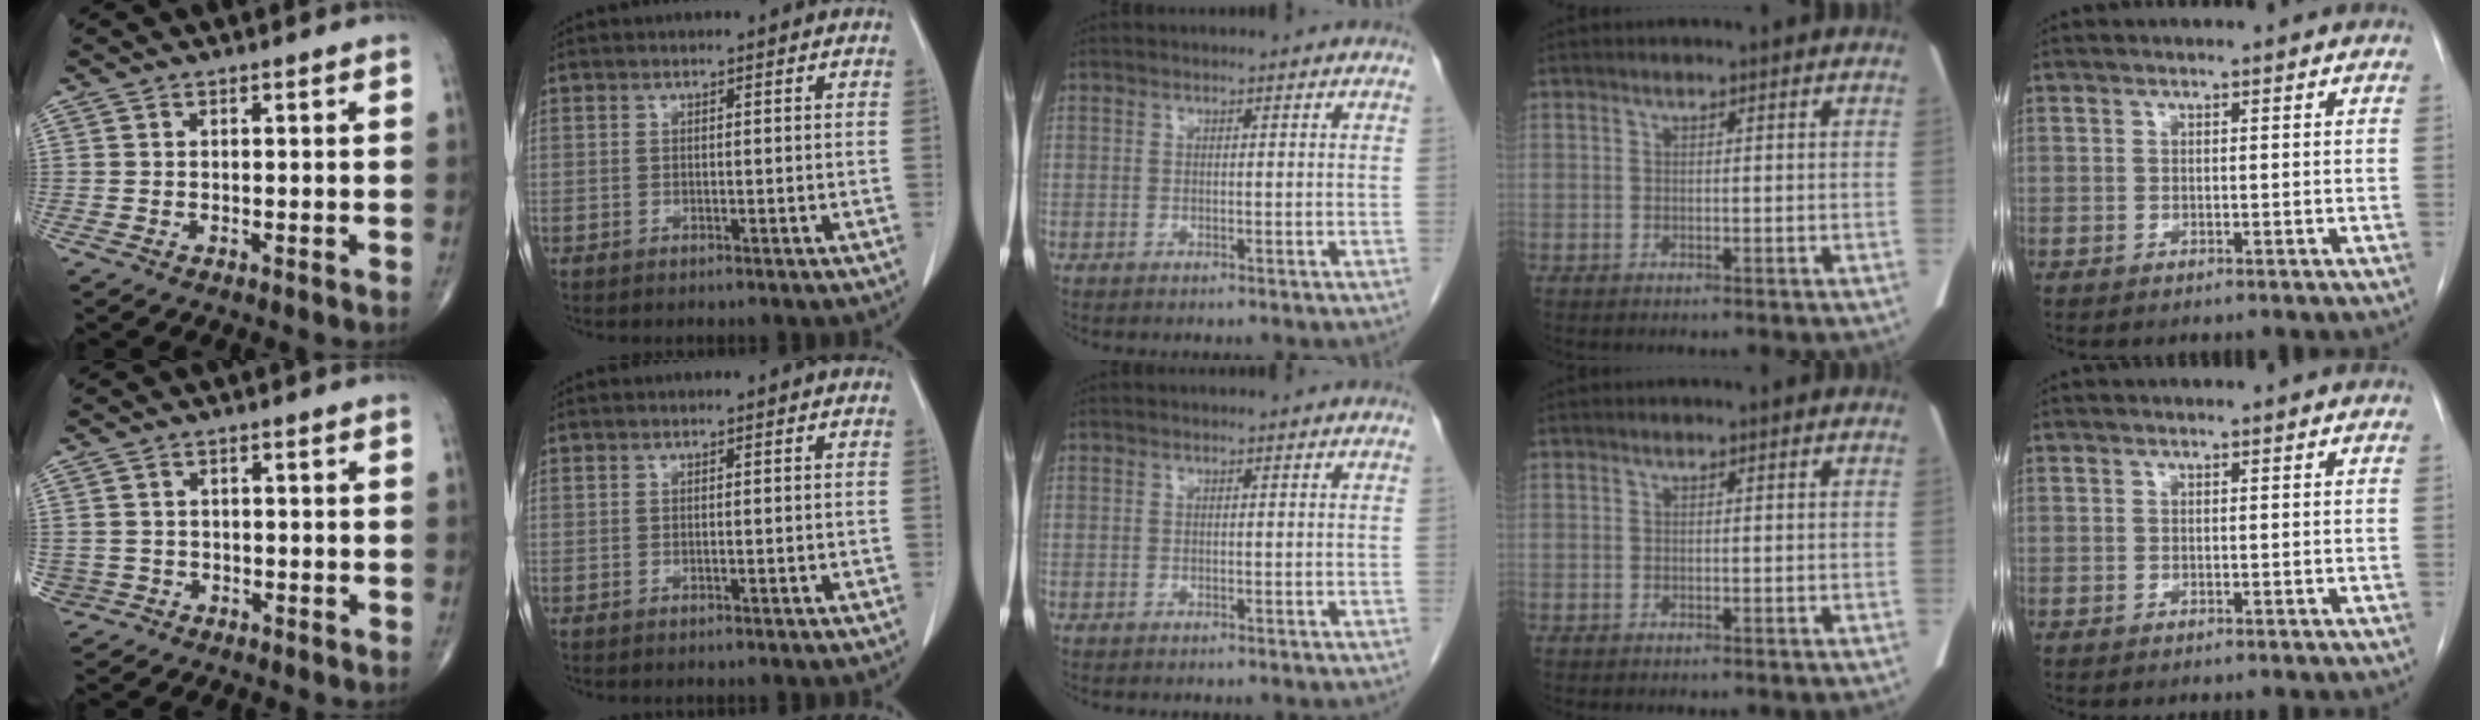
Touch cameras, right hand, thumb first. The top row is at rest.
{"thumb": {"total": 3.6, "force": [-1.4, 3.3, 0.2], "torque": [0.007, 0.013, -0.021]}}